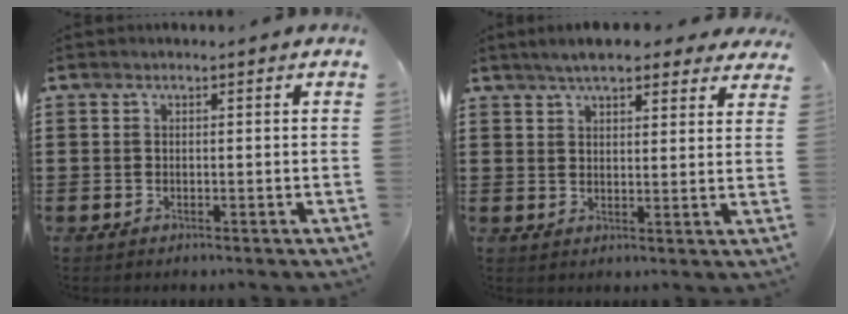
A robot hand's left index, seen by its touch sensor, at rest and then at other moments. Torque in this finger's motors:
{"motor_torque": [2.14, 0.00, 0.54, 0.09]}